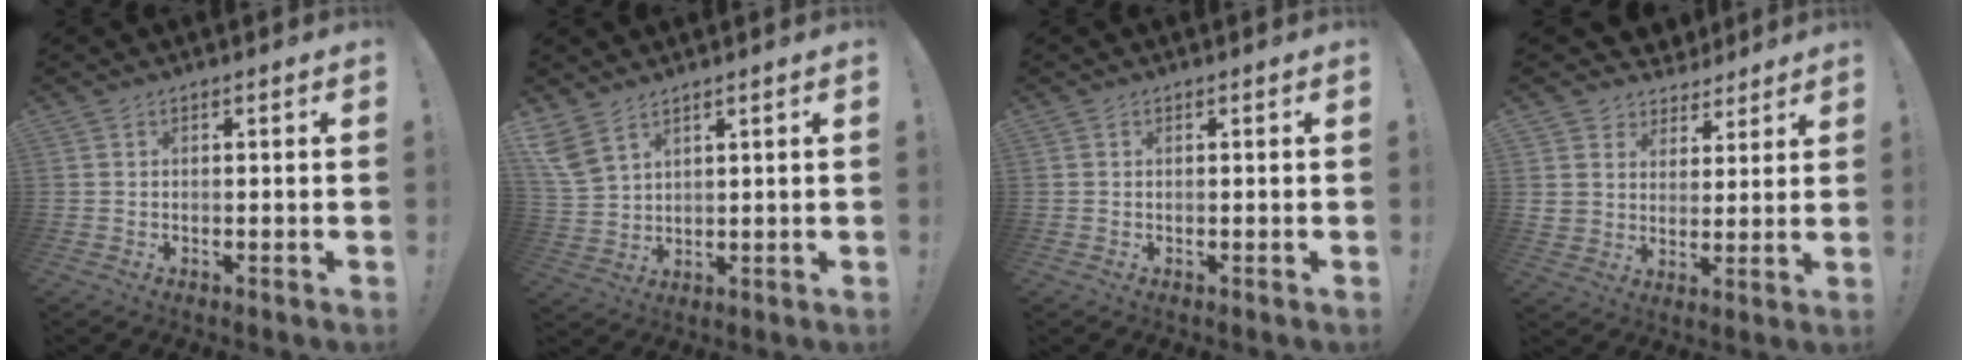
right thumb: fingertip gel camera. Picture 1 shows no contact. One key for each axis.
{"total": 7.1, "fx": 5.1, "fy": 3.4, "fz": 3.5, "tx": -0.085, "ty": -0.021, "tz": 0.104}
{"total": 0.0}
{"total": 6.5, "fx": 3.3, "fy": 5.6, "fz": 0.2, "tx": -0.006, "ty": -0.033, "tz": 0.072}